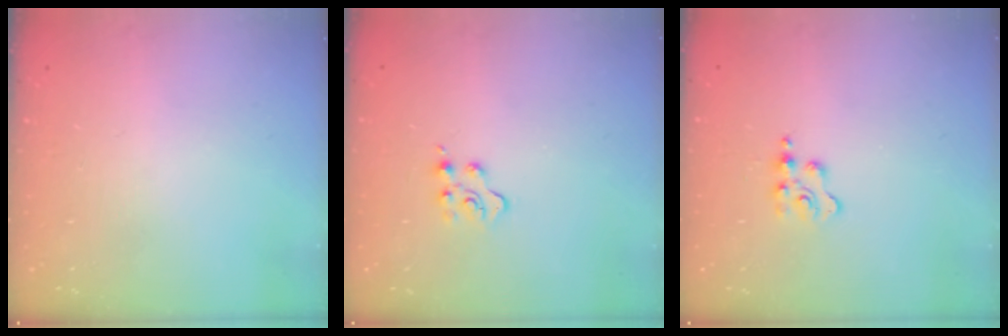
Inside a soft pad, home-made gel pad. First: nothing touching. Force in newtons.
{"total": 3.6, "press": 3.6, "slide": 0.4}
{"total": 2.7, "press": 2.7, "slide": 0.5}